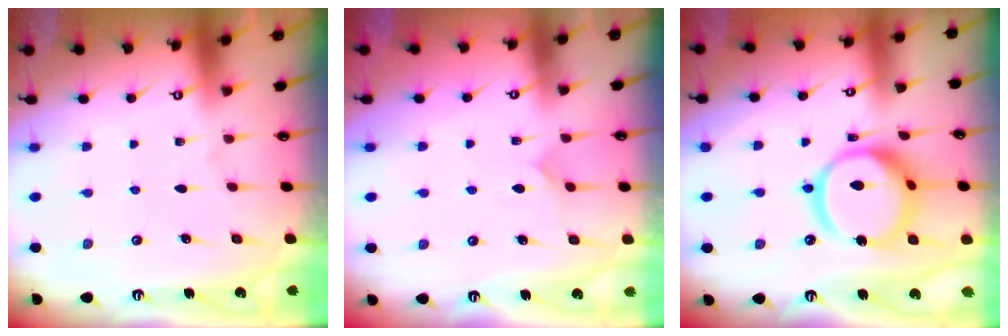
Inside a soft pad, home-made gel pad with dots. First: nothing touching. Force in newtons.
{"total": 5.2, "press": 5.2, "slide": 0.5}
{"total": 17.8, "press": 17.7, "slide": 1.9}